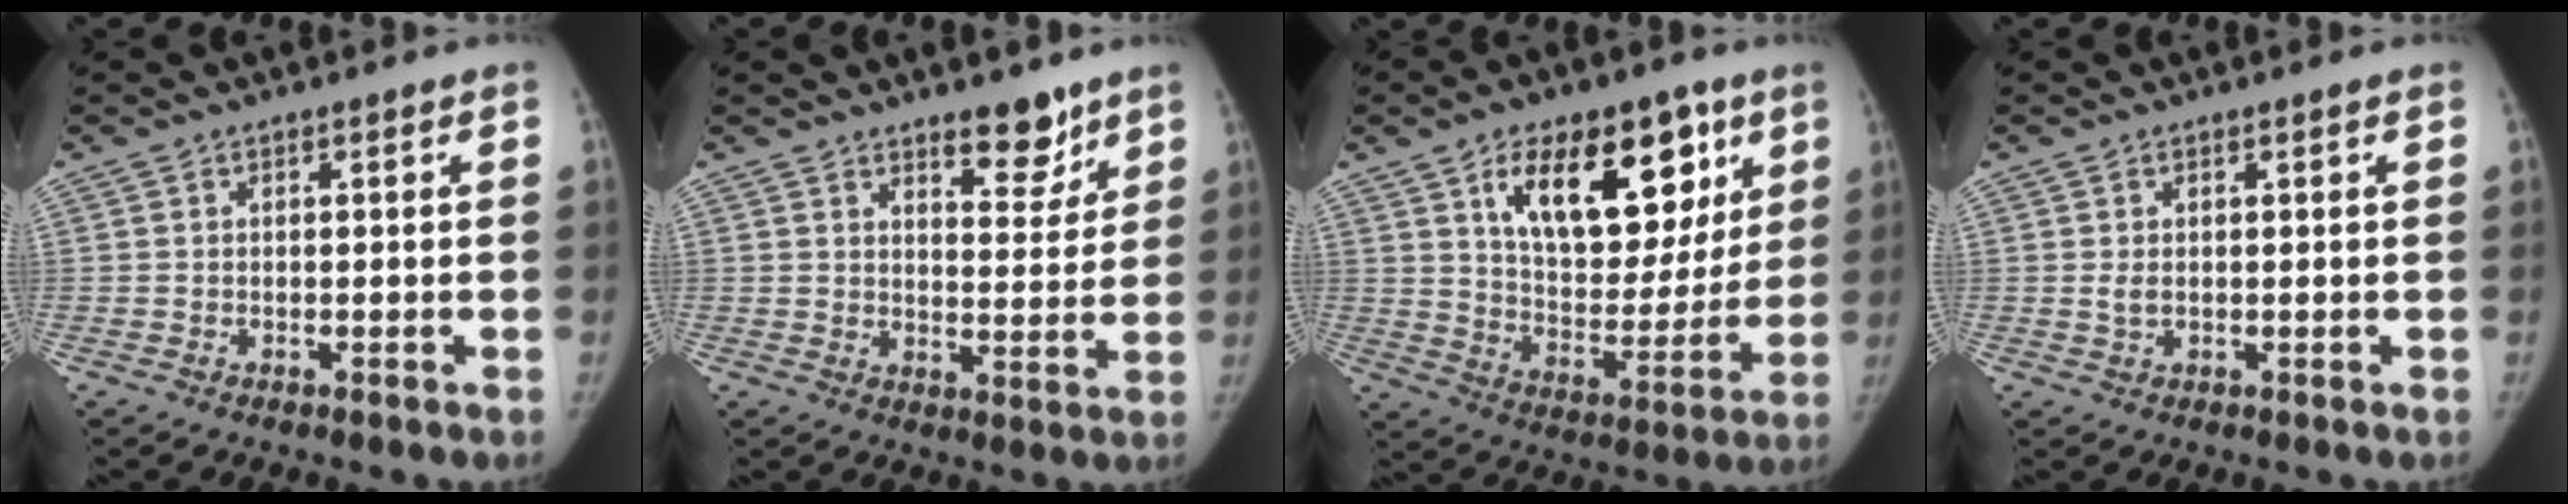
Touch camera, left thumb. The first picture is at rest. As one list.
[{"total": 7.4, "force": [5.4, 3.0, 4.0], "torque": [-0.026, -0.040, 0.079]}, {"total": 21.3, "force": [9.9, 11.7, 14.8], "torque": [-0.165, -0.037, 0.162]}, {"total": 1.6, "force": [0.3, 0.9, 1.3], "torque": [-0.028, 0.000, 0.008]}]